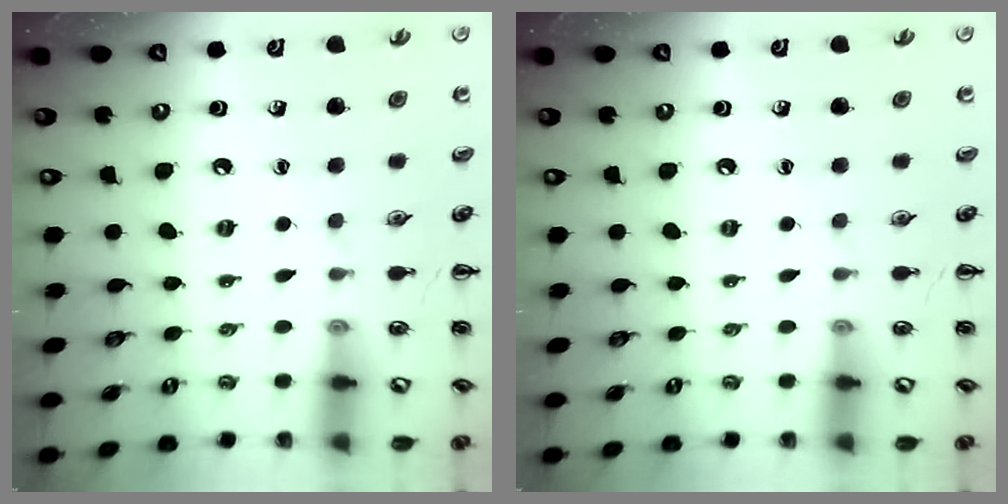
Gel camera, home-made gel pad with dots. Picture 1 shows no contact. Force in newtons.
{"total": 0.0}